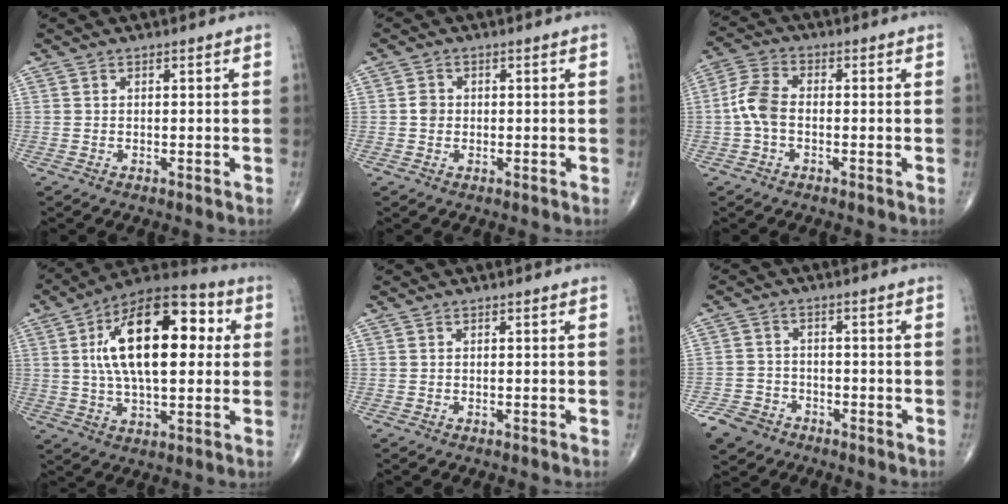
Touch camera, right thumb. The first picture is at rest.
{"total": 2.0, "force": [-0.1, 1.8, 0.9], "torque": [-0.008, 0.004, -0.004]}
{"total": 6.3, "force": [-0.9, 3.8, 5.0], "torque": [-0.110, 0.020, -0.027]}
{"total": 22.2, "force": [4.2, 10.6, 19.1], "torque": [-0.293, 0.019, 0.058]}
{"total": 0.0}
{"total": 6.5, "force": [-4.1, 4.7, 1.7], "torque": [-0.027, 0.014, -0.076]}